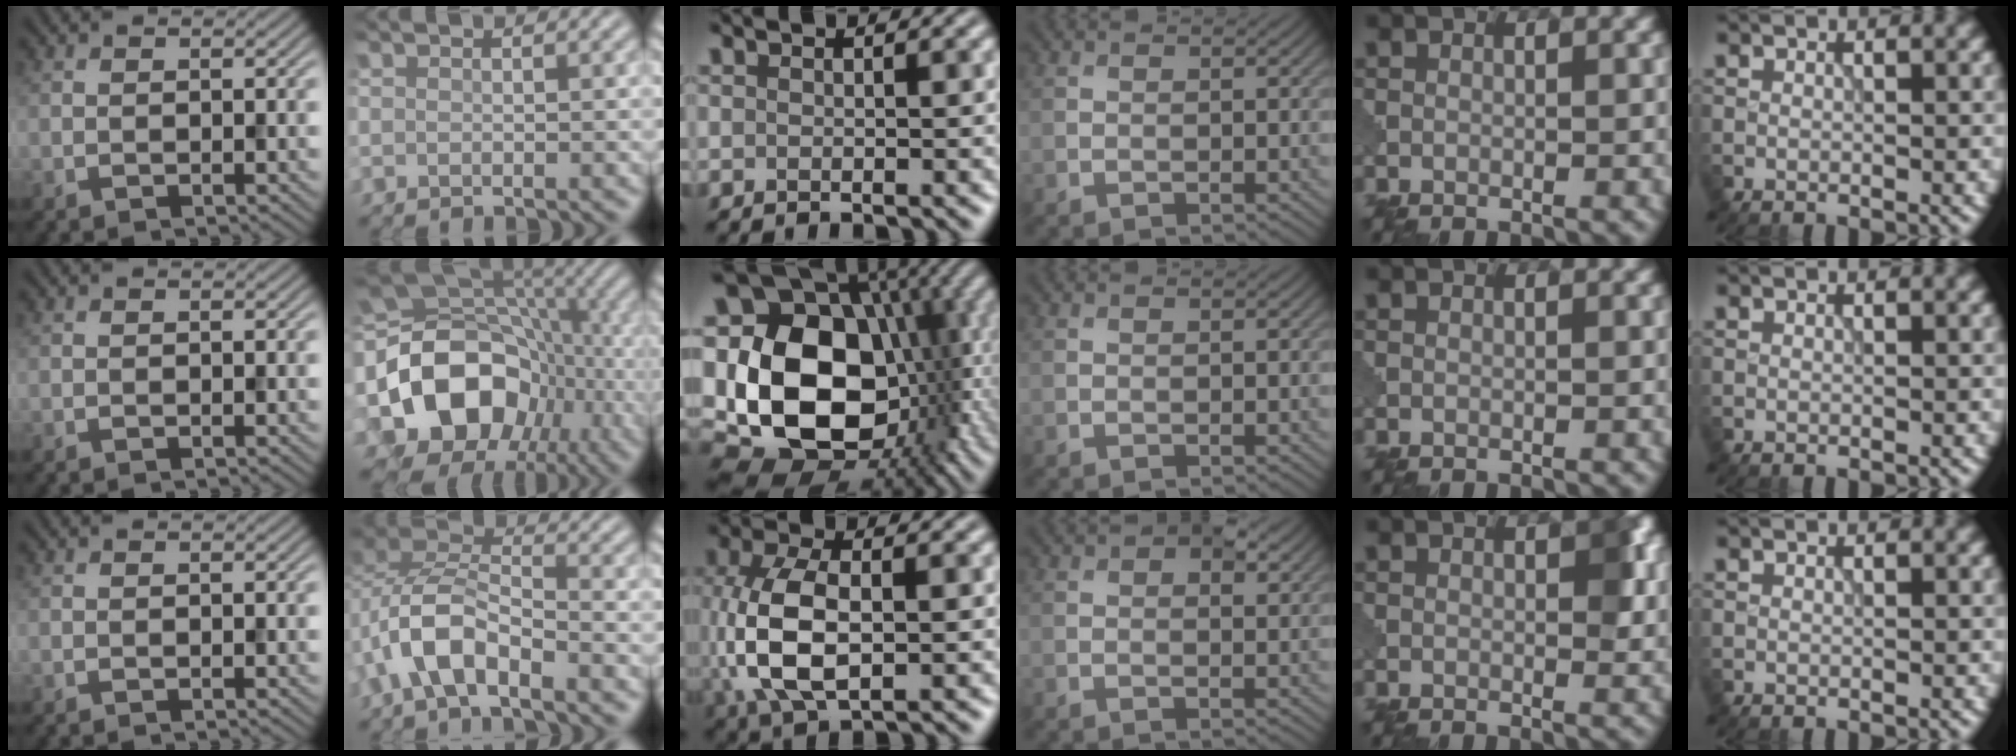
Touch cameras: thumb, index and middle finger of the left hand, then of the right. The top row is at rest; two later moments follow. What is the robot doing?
{"motion": "disassemble", "object": "puzzle pieces"}